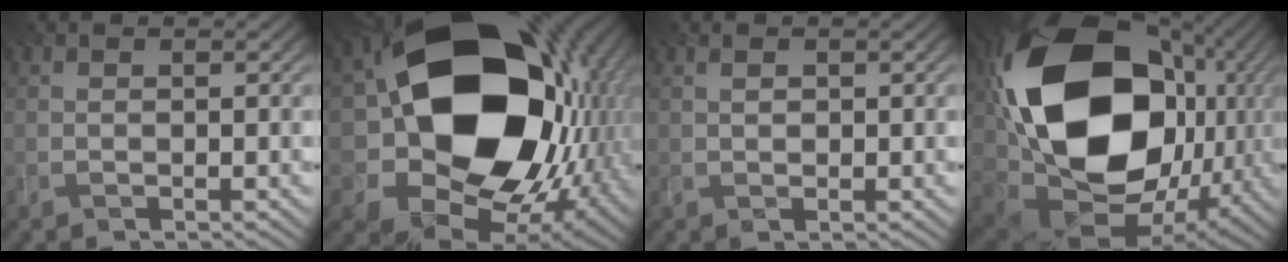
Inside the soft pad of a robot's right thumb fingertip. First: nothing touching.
{"total": 22.1, "force": [2.3, 17.1, 13.9], "torque": [-0.318, -0.048, 0.083]}
{"total": 1.2, "force": [0.4, 0.8, 0.8], "torque": [-0.017, -0.002, 0.010]}
{"total": 23.2, "force": [3.7, 17.1, 15.3], "torque": [-0.362, -0.032, 0.083]}